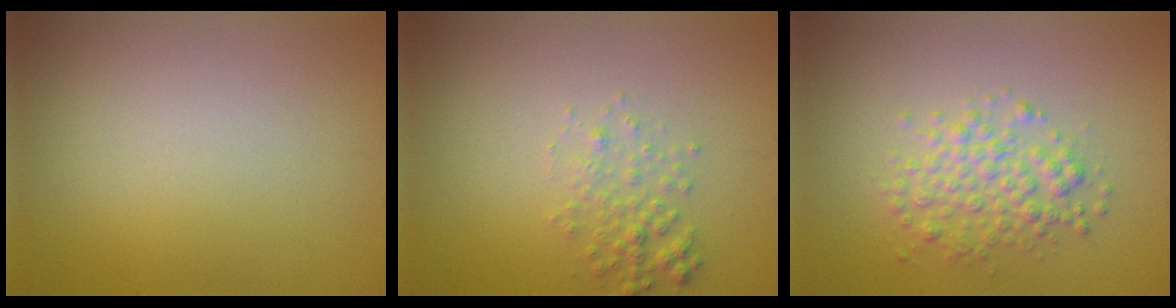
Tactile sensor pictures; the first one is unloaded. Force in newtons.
{"total": 2.0, "press": 2.0, "slide": 0.1}
{"total": 3.2, "press": 3.2, "slide": 0.1}